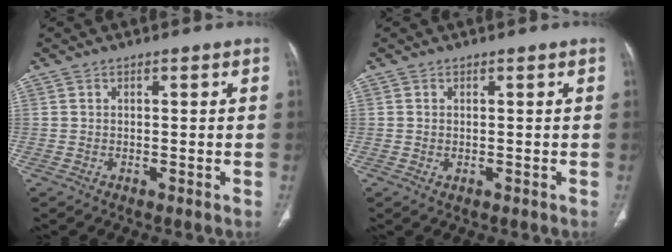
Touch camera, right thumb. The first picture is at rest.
{"total": 0.6, "force": [-0.1, 0.4, 0.4], "torque": [-0.012, -0.001, 0.003]}